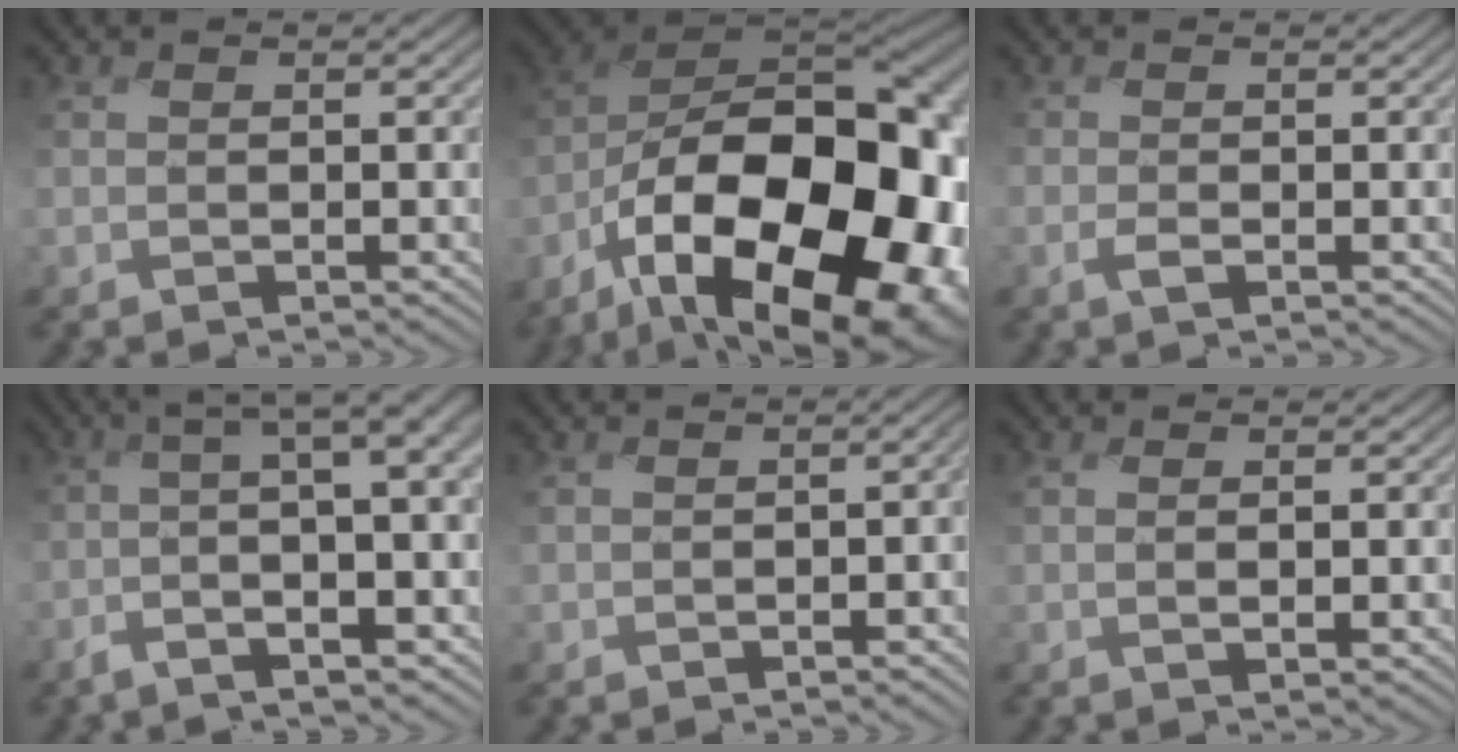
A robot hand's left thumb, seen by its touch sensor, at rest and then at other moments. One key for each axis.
{"total": 21.6, "fx": -9.8, "fy": 10.7, "fz": 16.0, "tx": -0.294, "ty": -0.036, "tz": -0.149}
{"total": 0.8, "fx": -0.8, "fy": -0.1, "fz": 0.2, "tx": -0.003, "ty": 0.003, "tz": -0.020}
{"total": 8.3, "fx": -1.6, "fy": 1.5, "fz": 8.0, "tx": -0.114, "ty": 0.013, "tz": -0.035}
{"total": 2.4, "fx": -0.5, "fy": 1.3, "fz": 2.0, "tx": -0.029, "ty": -0.001, "tz": 0.002}
{"total": 1.4, "fx": 0.2, "fy": -0.2, "fz": 1.4, "tx": -0.030, "ty": 0.003, "tz": 0.001}